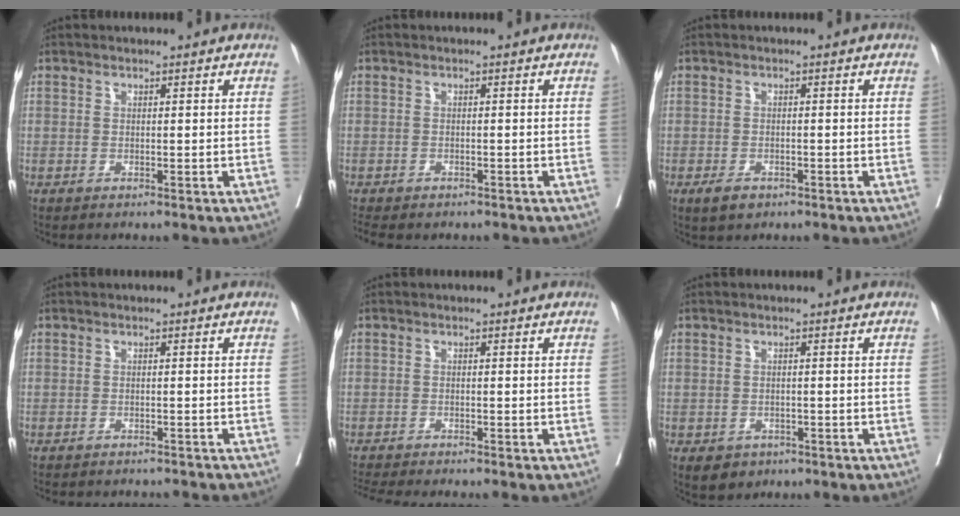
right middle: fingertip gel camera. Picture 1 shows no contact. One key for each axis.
{"total": 5.6, "fx": -4.7, "fy": 2.0, "fz": 2.3, "tx": -0.036, "ty": -0.003, "tz": -0.063}
{"total": 2.6, "fx": -1.6, "fy": 1.4, "fz": 1.5, "tx": -0.031, "ty": -0.003, "tz": -0.020}
{"total": 7.6, "fx": -7.2, "fy": 1.5, "fz": 2.0, "tx": -0.019, "ty": -0.006, "tz": -0.082}
{"total": 7.3, "fx": -6.6, "fy": -0.1, "fz": 3.1, "tx": -0.037, "ty": -0.014, "tz": -0.104}
{"total": 3.7, "fx": -2.2, "fy": 2.8, "fz": 1.0, "tx": -0.011, "ty": 0.001, "tz": -0.027}